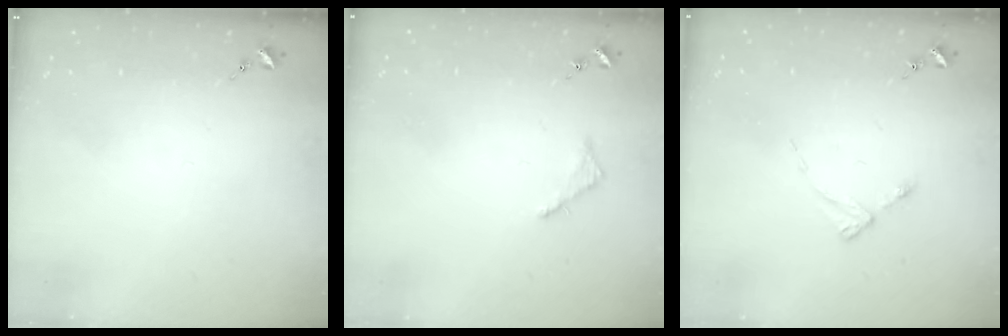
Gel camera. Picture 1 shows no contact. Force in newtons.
{"total": 2.8, "press": 2.7, "slide": 0.3}
{"total": 2.8, "press": 2.8, "slide": 0.3}